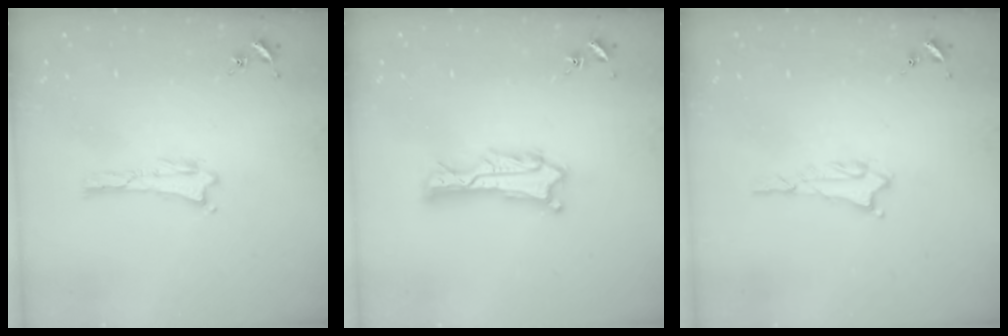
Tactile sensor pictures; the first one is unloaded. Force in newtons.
{"total": 2.2, "press": 2.2, "slide": 0.2}
{"total": 1.8, "press": 1.8, "slide": 0.2}